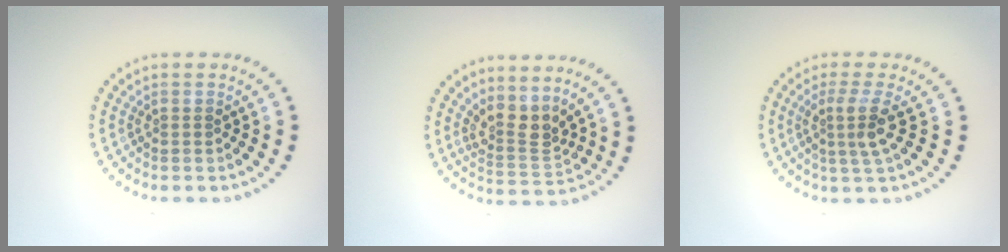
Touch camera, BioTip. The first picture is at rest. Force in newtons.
{"total": 3.1, "press": 2.2, "slide": 2.2}
{"total": 2.8, "press": 2.0, "slide": 2.0}